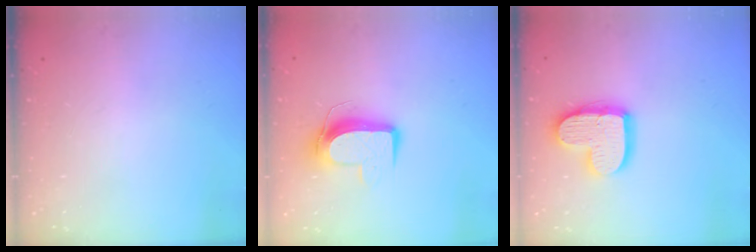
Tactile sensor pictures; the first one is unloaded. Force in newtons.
{"total": 10.4, "press": 10.4, "slide": 0.6}
{"total": 14.5, "press": 14.4, "slide": 1.3}